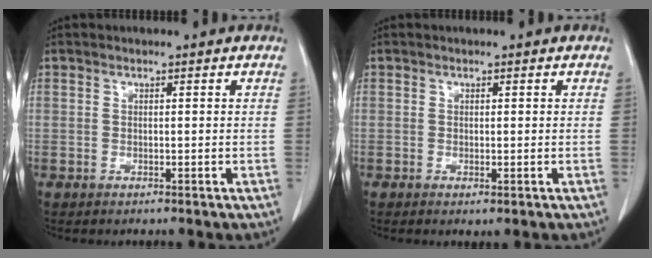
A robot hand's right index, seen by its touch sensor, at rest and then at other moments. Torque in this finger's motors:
{"motor_torque": [0.03, 0.11, 0.10, 0.02]}